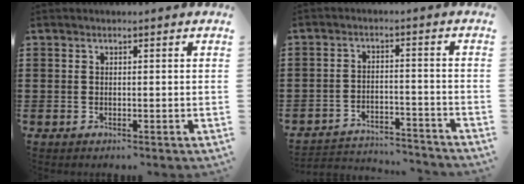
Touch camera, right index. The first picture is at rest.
{"total": 3.6, "force": [-3.5, 0.3, 0.7], "torque": [-0.025, 0.001, -0.075]}